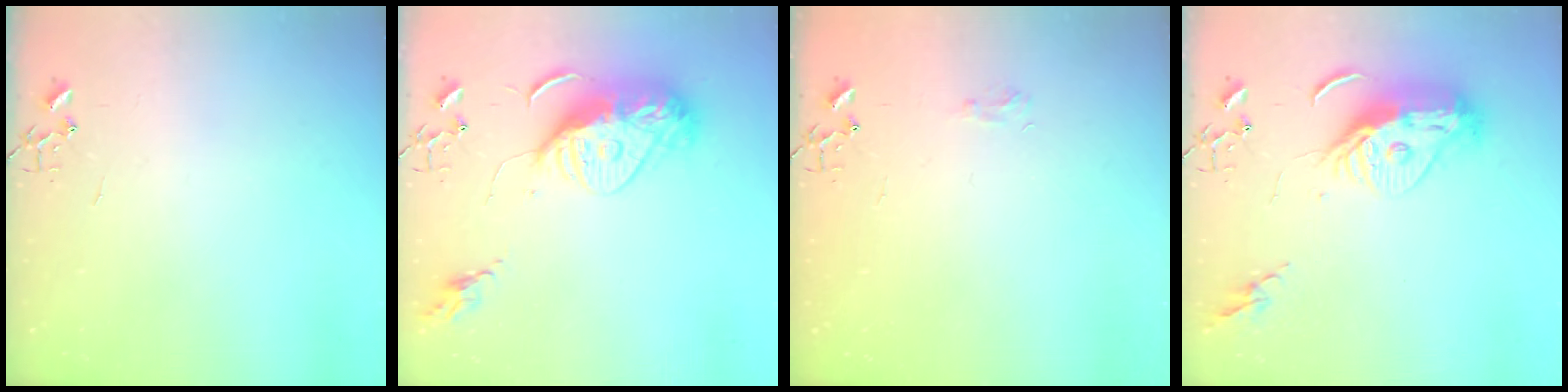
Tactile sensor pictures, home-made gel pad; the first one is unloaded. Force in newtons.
{"total": 15.7, "press": 15.6, "slide": 1.4}
{"total": 5.6, "press": 5.6, "slide": 0.7}
{"total": 13.5, "press": 13.4, "slide": 1.5}